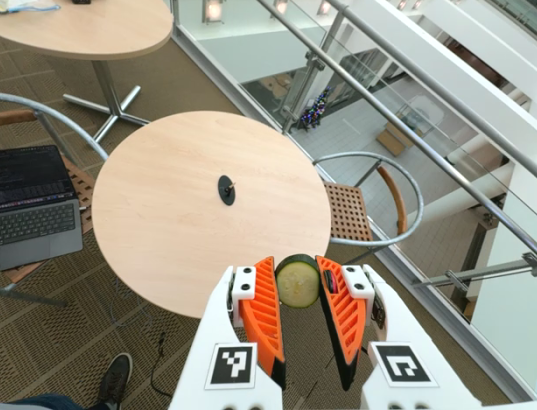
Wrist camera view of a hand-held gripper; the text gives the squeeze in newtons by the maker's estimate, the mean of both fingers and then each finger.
{"total": 7.6, "left": 7.4, "right": 7.9}